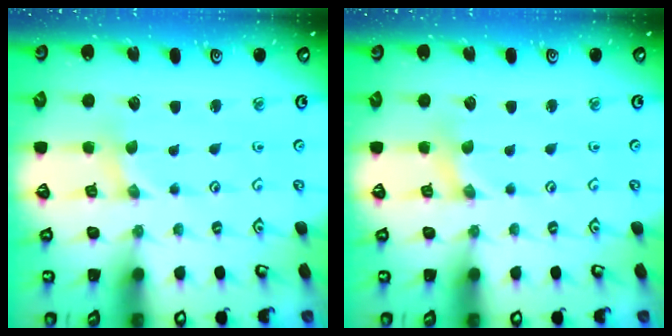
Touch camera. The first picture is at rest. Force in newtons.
{"total": 0.7, "press": 0.7, "slide": 0.2}